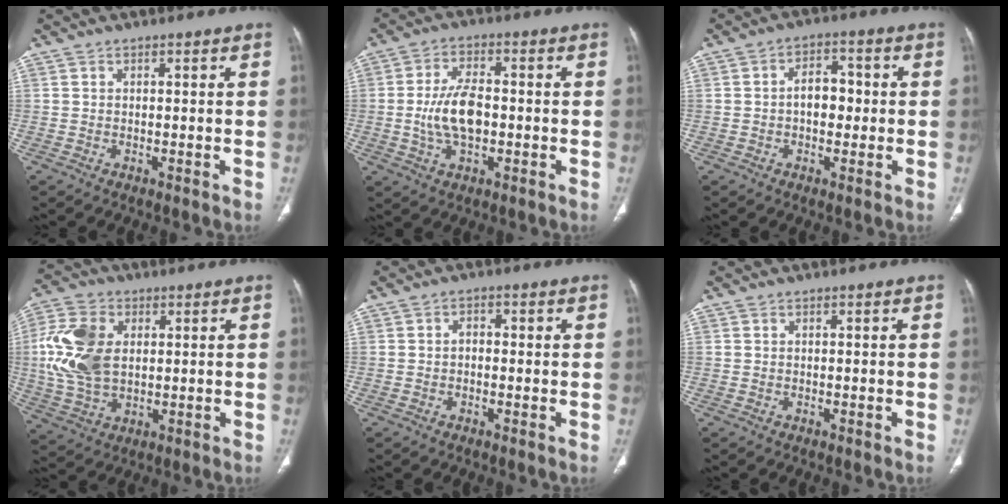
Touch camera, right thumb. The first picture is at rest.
{"total": 9.2, "force": [-0.9, 4.9, 7.7], "torque": [-0.149, 0.011, -0.017]}
{"total": 5.8, "force": [-0.3, 3.9, 4.3], "torque": [-0.046, 0.018, -0.011]}
{"total": 13.9, "force": [1.9, 9.0, 10.4], "torque": [-0.214, 0.003, 0.038]}
{"total": 1.6, "force": [-0.1, 1.2, 1.0], "torque": [-0.009, 0.009, -0.007]}
{"total": 0.0}